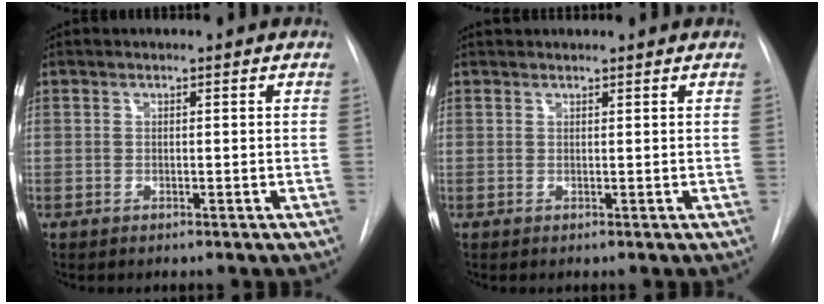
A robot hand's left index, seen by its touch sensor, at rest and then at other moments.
{"total": 2.0, "force": [2.0, 0.2, 0.5], "torque": [-0.005, 0.027, 0.030]}